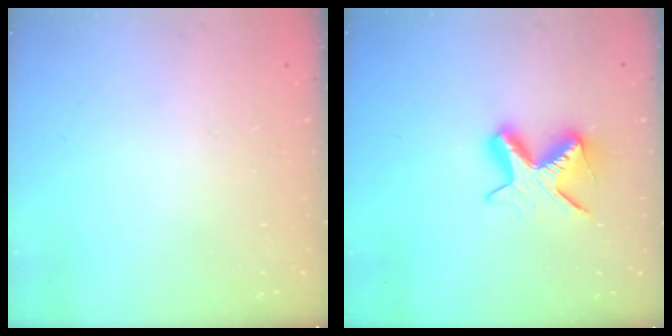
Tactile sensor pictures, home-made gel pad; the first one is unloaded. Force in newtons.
{"total": 10.6, "press": 10.6, "slide": 0.3}